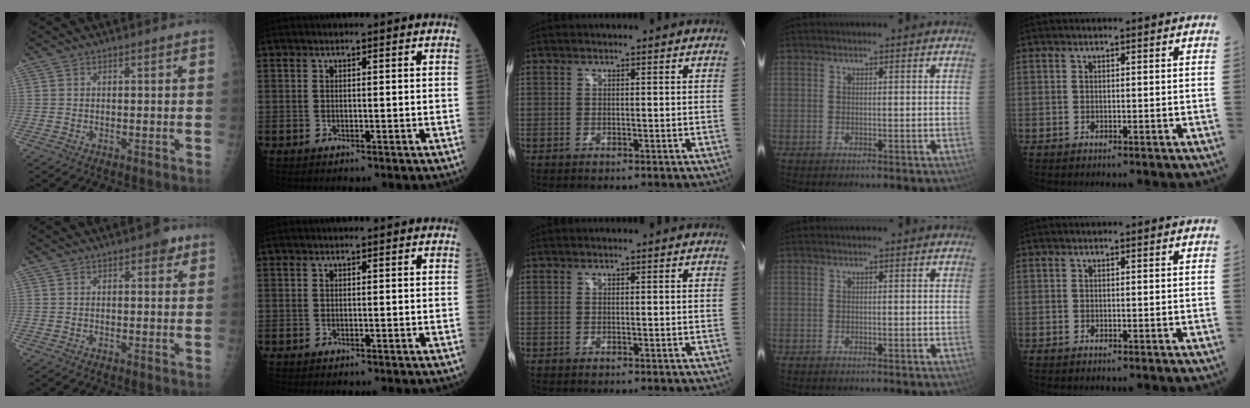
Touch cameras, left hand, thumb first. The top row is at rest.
{"thumb": {"total": 2.3, "force": [1.2, 1.3, 1.5], "torque": [-0.006, -0.001, 0.010]}}